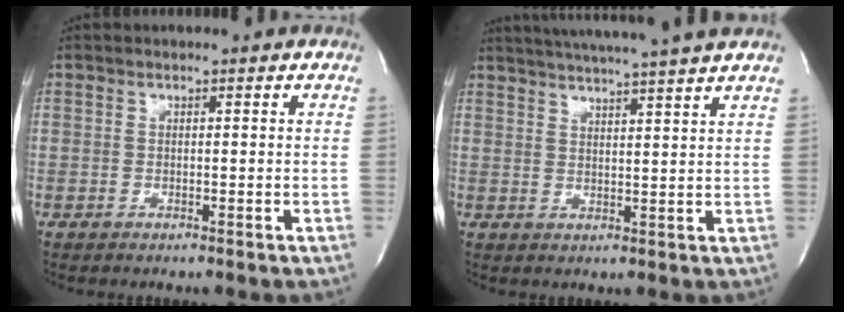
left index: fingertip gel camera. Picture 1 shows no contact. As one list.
[{"total": 14.2, "force": [12.6, -1.2, 6.5], "torque": [-0.114, 0.000, 0.168]}]